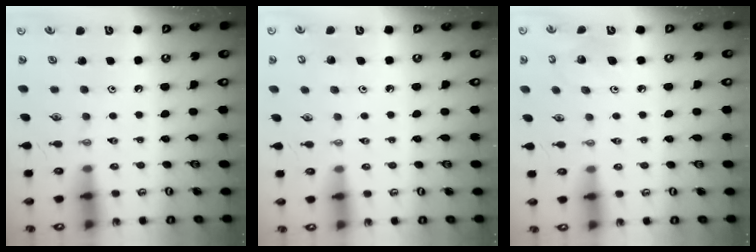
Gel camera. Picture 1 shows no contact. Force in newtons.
{"total": 4.5, "press": 4.5, "slide": 0.4}
{"total": 6.0, "press": 5.6, "slide": 2.3}